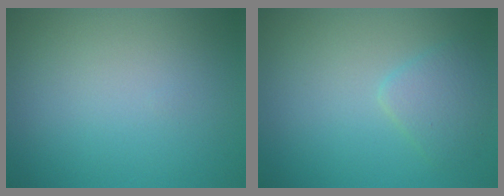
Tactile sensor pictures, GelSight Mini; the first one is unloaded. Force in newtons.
{"total": 2.2, "press": 2.2, "slide": 0.1}